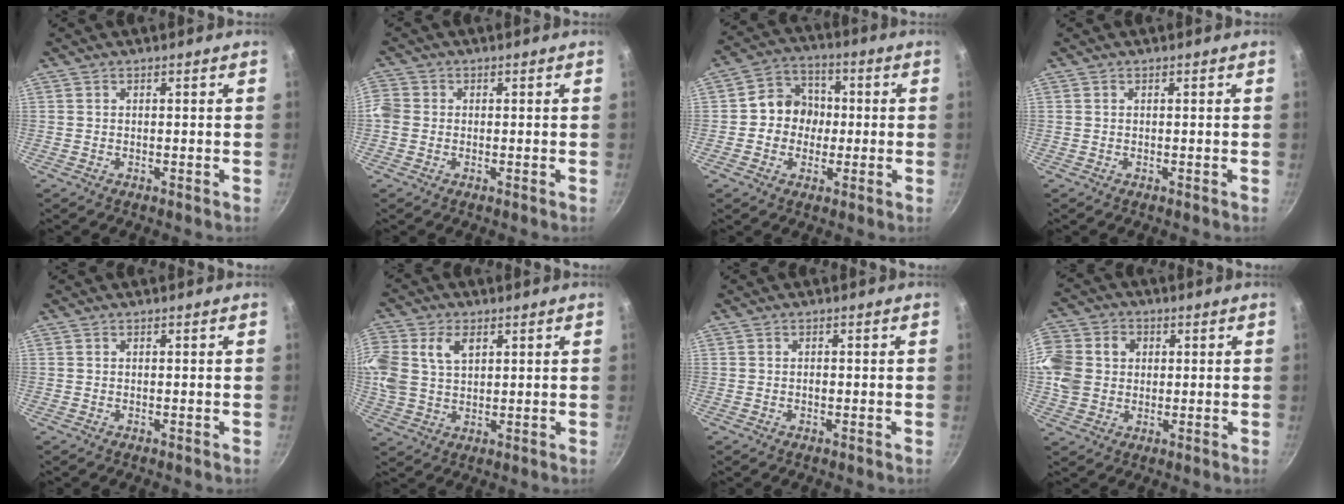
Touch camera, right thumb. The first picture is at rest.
{"total": 3.7, "force": [-0.3, 3.3, 1.8], "torque": [-0.038, 0.008, -0.010]}
{"total": 9.6, "force": [-0.4, 8.4, 4.8], "torque": [-0.036, 0.026, -0.020]}
{"total": 0.0}
{"total": 0.0}
{"total": 14.3, "force": [4.5, 9.6, 9.6], "torque": [-0.237, 0.011, 0.087]}
{"total": 0.8, "force": [-0.1, 0.5, 0.6], "torque": [-0.008, 0.000, -0.003]}
{"total": 17.0, "force": [2.4, 14.1, 9.2], "torque": [-0.229, 0.037, 0.048]}